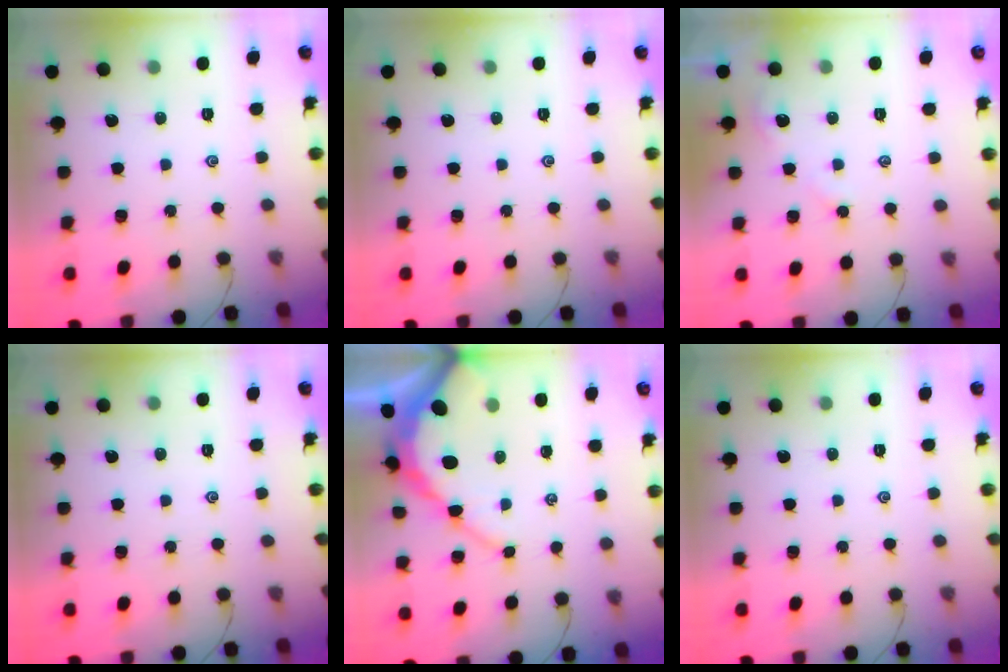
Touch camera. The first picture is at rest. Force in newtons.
{"total": 0.0}
{"total": 2.8, "press": 2.8, "slide": 0.4}
{"total": 0.0}
{"total": 8.7, "press": 8.6, "slide": 0.9}
{"total": 0.0}